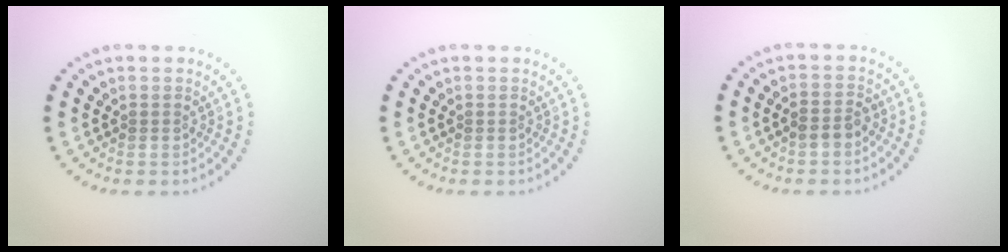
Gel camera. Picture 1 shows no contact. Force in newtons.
{"total": 0.0}
{"total": 1.8, "press": 1.8, "slide": 0.5}